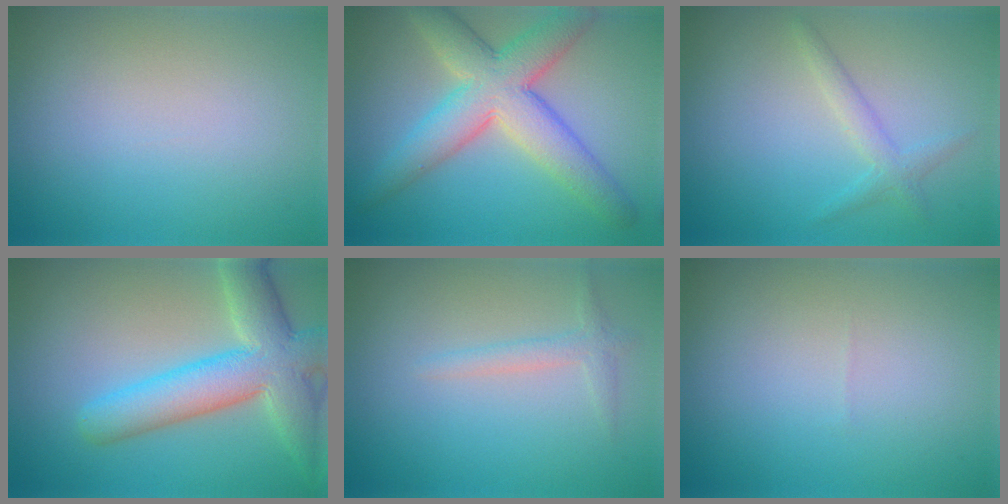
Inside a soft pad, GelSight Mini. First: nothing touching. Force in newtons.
{"total": 7.9, "press": 7.9, "slide": 0.3}
{"total": 1.8, "press": 1.8, "slide": 0.0}
{"total": 8.3, "press": 8.3, "slide": 0.5}
{"total": 1.5, "press": 1.5, "slide": 0.1}
{"total": 0.0}